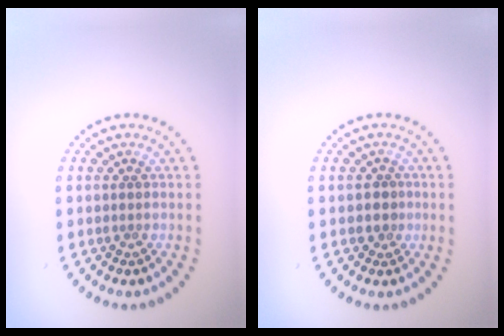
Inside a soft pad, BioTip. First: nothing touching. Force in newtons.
{"total": 1.5, "press": 1.4, "slide": 0.7}